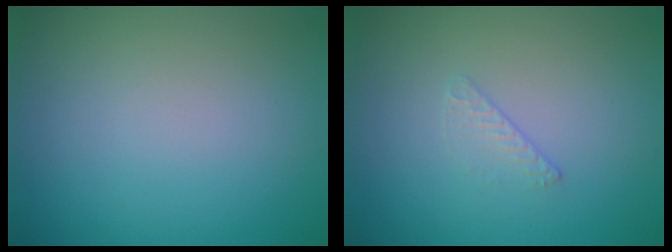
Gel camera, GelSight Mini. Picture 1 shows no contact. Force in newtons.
{"total": 0.6, "press": 0.3, "slide": 0.5}